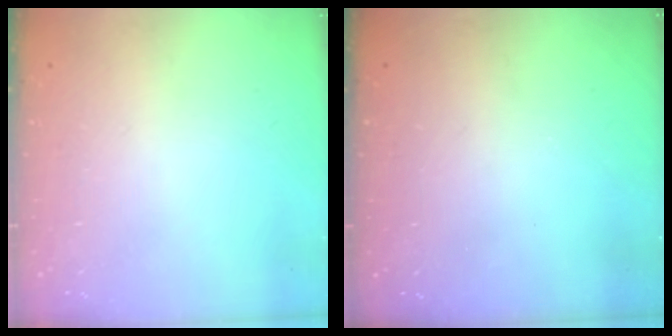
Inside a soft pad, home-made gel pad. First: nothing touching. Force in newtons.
{"total": 3.0, "press": 3.0, "slide": 0.3}